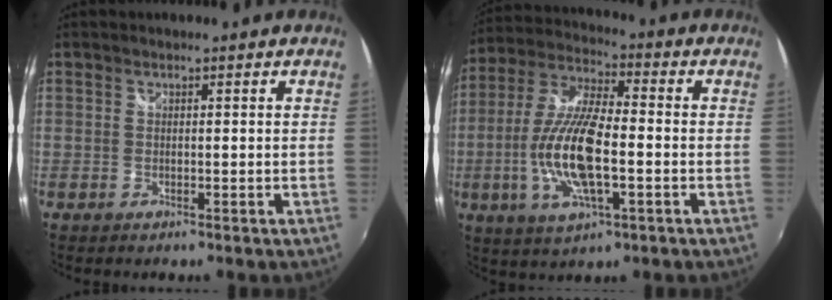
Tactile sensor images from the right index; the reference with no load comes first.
{"total": 15.3, "force": [-3.2, 5.0, 14.1], "torque": [-0.287, -0.006, -0.061]}